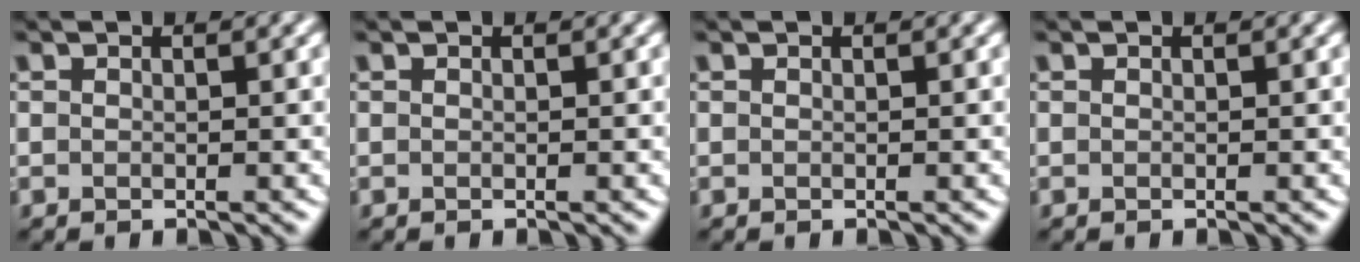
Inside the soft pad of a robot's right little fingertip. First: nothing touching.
{"total": 0.0}
{"total": 0.0}
{"total": 0.0}